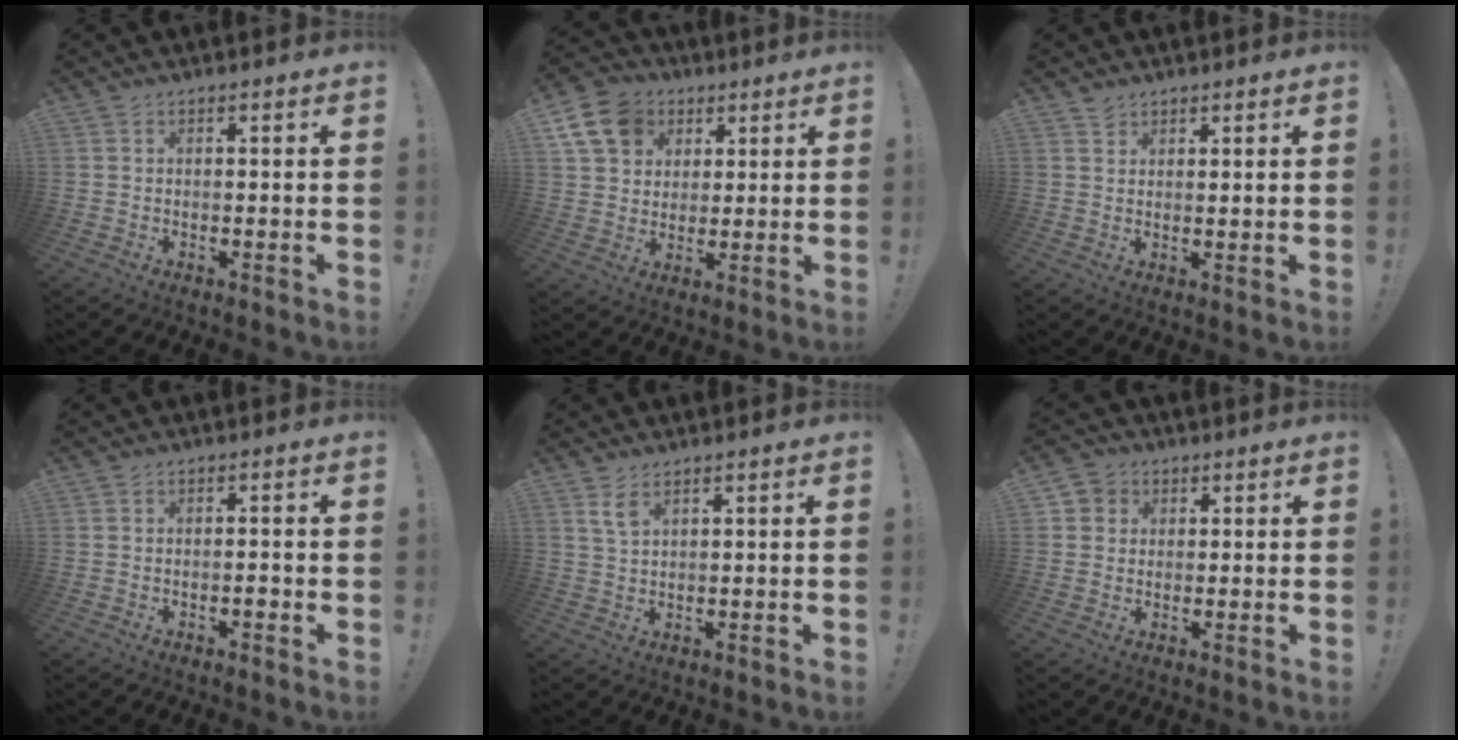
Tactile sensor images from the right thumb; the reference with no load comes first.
{"total": 13.2, "force": [5.6, 10.6, 5.6], "torque": [-0.084, -0.021, 0.114]}
{"total": 2.2, "force": [1.9, 0.9, 0.6], "torque": [-0.003, -0.011, 0.035]}
{"total": 1.7, "force": [-1.2, 0.3, 1.2], "torque": [-0.014, 0.003, -0.022]}
{"total": 4.0, "force": [2.4, 1.6, 2.8], "torque": [-0.044, -0.011, 0.041]}
{"total": 3.8, "force": [1.0, 3.6, 0.8], "torque": [-0.011, 0.001, 0.018]}